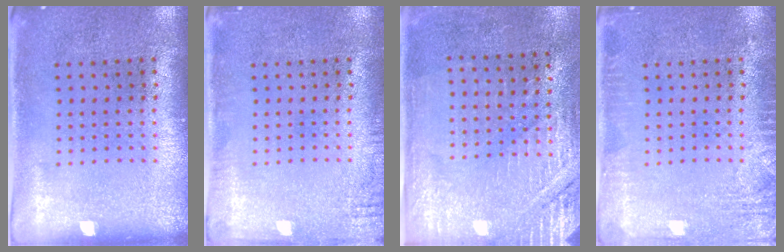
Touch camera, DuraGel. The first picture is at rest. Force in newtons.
{"total": 1.5, "press": 1.5, "slide": 0.3}
{"total": 2.8, "press": 2.7, "slide": 0.9}
{"total": 2.5, "press": 2.5, "slide": 0.4}